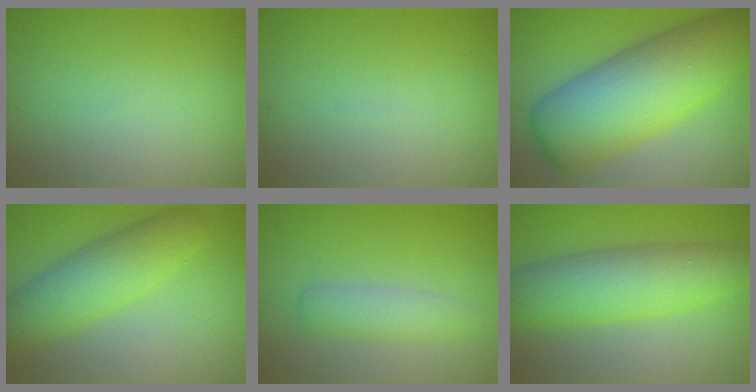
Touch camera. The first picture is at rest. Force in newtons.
{"total": 0.0}
{"total": 11.7, "press": 11.7, "slide": 0.1}
{"total": 5.9, "press": 5.9, "slide": 0.0}
{"total": 2.5, "press": 2.5, "slide": 0.0}
{"total": 7.2, "press": 7.2, "slide": 0.3}